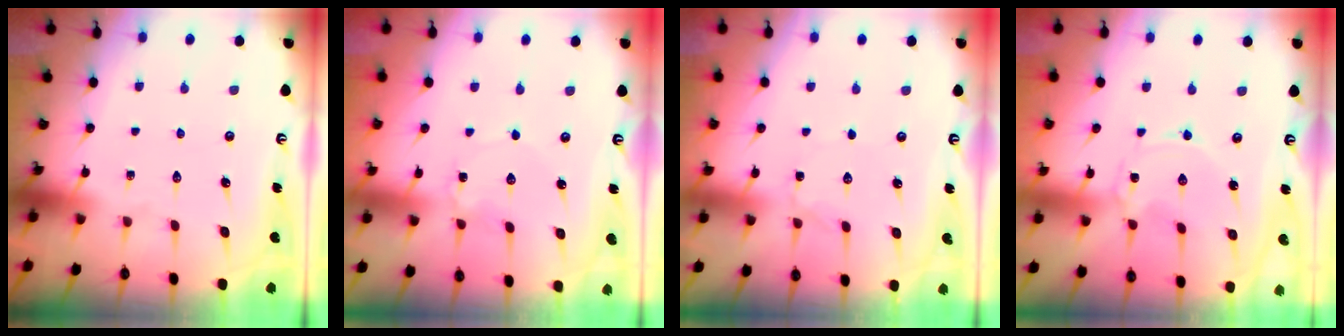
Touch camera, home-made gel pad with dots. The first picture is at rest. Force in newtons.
{"total": 1.2, "press": 1.1, "slide": 0.1}
{"total": 1.5, "press": 1.4, "slide": 0.1}
{"total": 0.0}